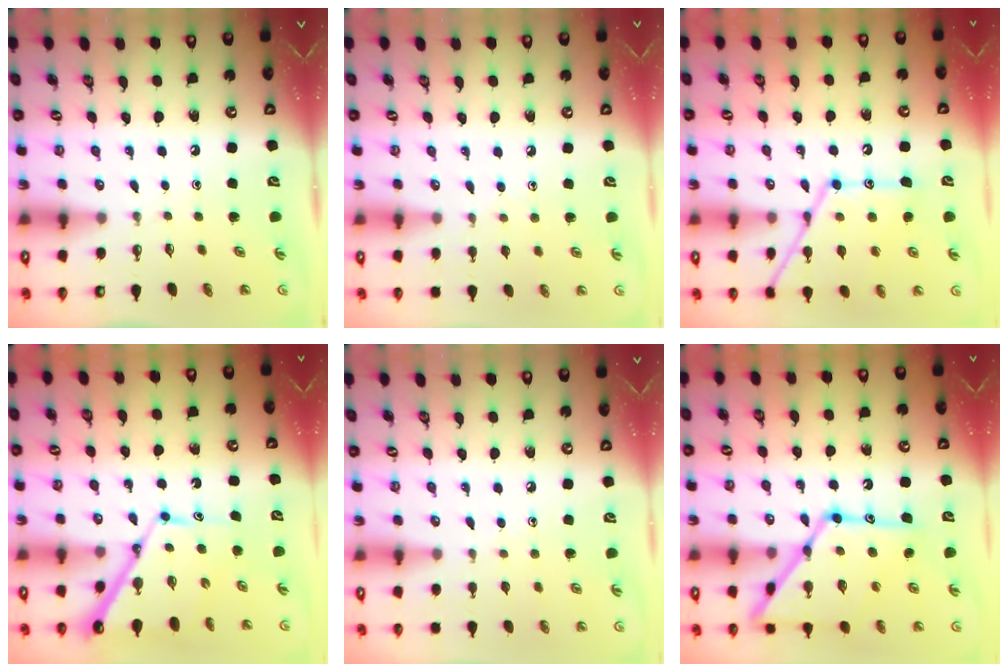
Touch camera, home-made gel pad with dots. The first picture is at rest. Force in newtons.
{"total": 6.1, "press": 6.0, "slide": 0.6}
{"total": 16.5, "press": 16.5, "slide": 1.2}
{"total": 12.5, "press": 12.5, "slide": 1.1}
{"total": 5.2, "press": 5.2, "slide": 0.5}
{"total": 21.3, "press": 21.2, "slide": 1.9}